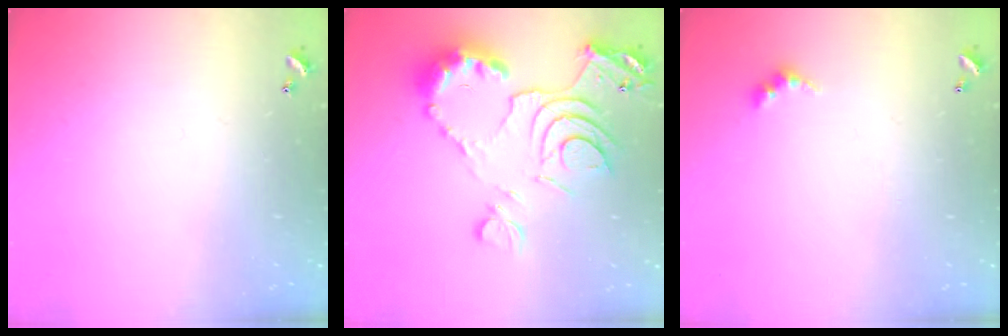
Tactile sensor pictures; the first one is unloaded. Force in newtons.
{"total": 15.1, "press": 15.0, "slide": 1.6}
{"total": 2.4, "press": 2.4, "slide": 0.5}